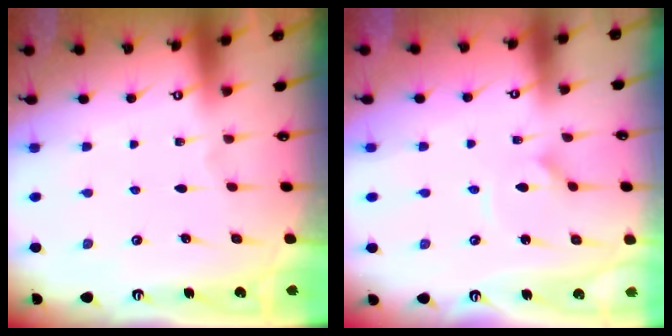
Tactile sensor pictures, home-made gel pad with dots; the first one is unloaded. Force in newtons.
{"total": 3.0, "press": 3.0, "slide": 0.2}